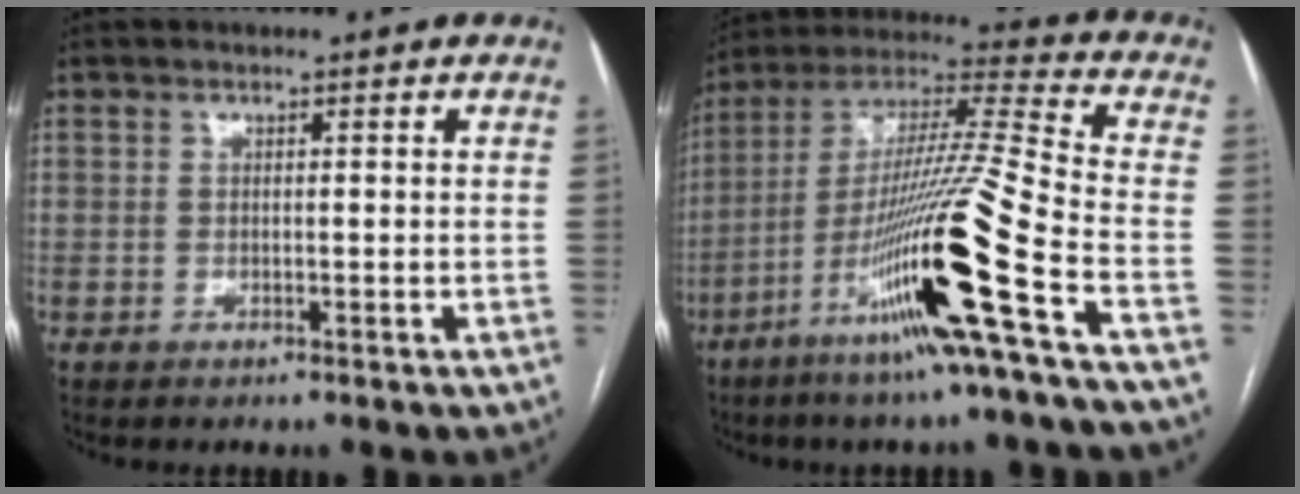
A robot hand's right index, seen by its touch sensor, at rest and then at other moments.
{"total": 21.3, "force": [-9.1, -1.8, 19.2], "torque": [-0.371, -0.034, -0.175]}